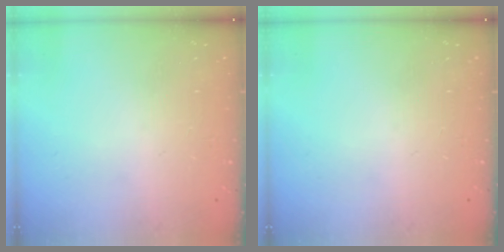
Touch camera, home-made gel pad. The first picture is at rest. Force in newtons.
{"total": 0.0}